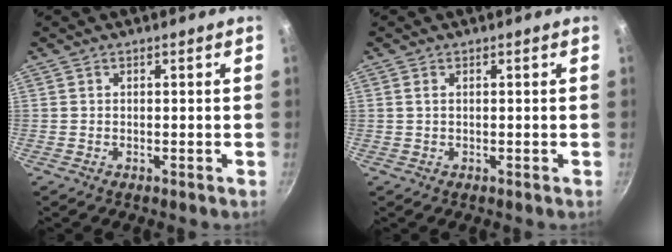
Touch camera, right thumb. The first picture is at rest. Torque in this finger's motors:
{"motor_torque": [-0.18, 0.11, 0.01, 0.57, 0.03]}